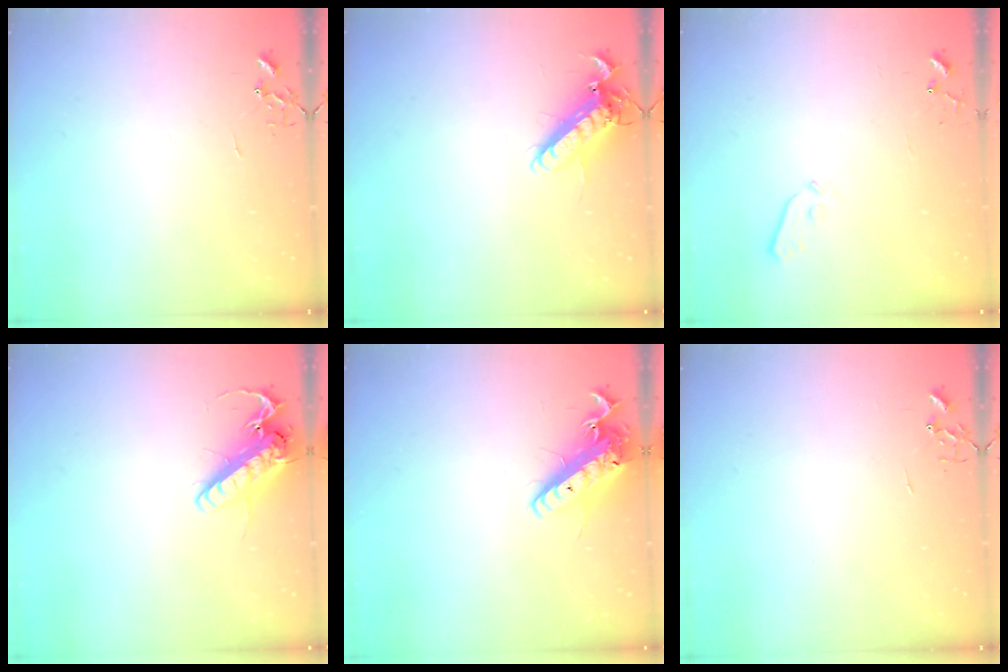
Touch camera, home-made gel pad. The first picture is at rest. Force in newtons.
{"total": 13.2, "press": 13.0, "slide": 2.1}
{"total": 3.7, "press": 3.6, "slide": 0.6}
{"total": 14.6, "press": 14.4, "slide": 2.6}
{"total": 15.0, "press": 14.7, "slide": 3.1}
{"total": 0.0}